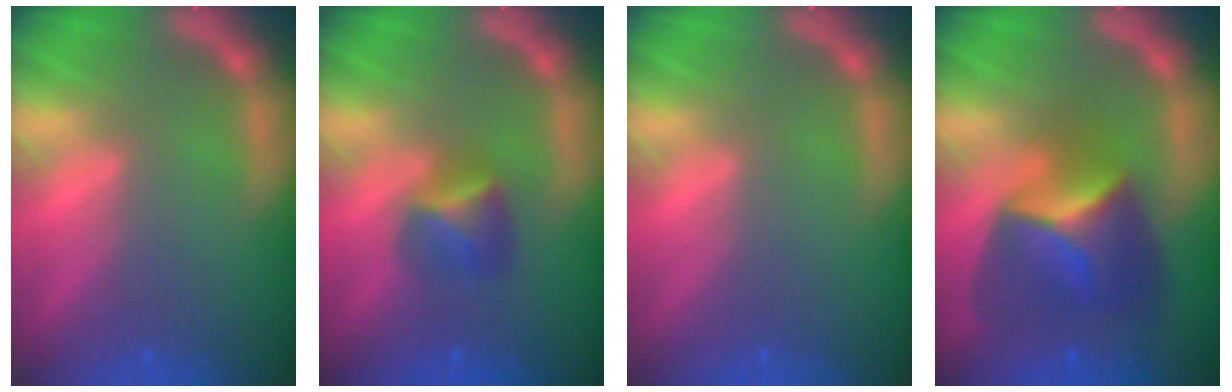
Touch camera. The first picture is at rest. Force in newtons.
{"total": 2.9}
{"total": 0.0}
{"total": 7.4}